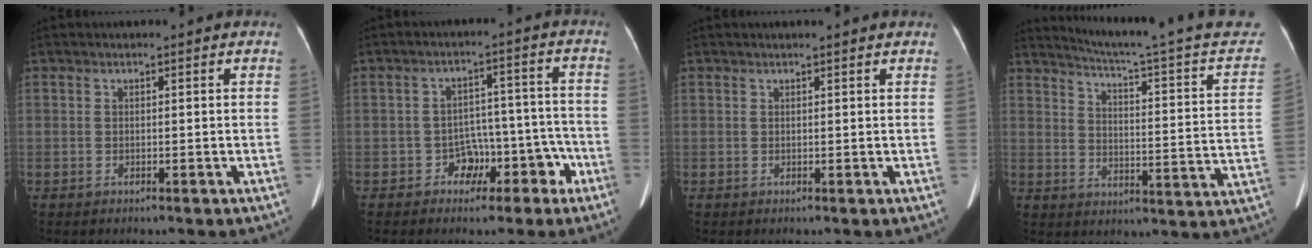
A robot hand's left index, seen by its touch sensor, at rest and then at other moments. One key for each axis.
{"total": 5.9, "fx": -3.3, "fy": 4.4, "fz": 2.2, "tx": -0.020, "ty": 0.043, "tz": -0.041}
{"total": 2.4, "fx": 2.2, "fy": 0.0, "fz": 0.9, "tx": -0.013, "ty": 0.014, "tz": 0.023}
{"total": 24.3, "fx": 22.6, "fy": 0.0, "fz": 9.1, "tx": -0.128, "ty": -0.087, "tz": 0.267}